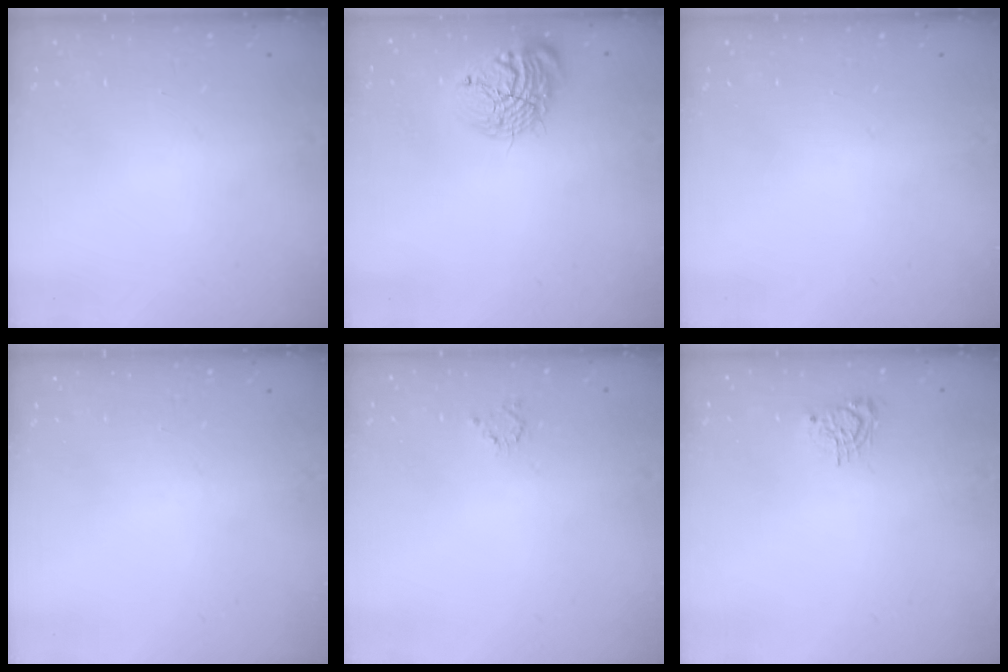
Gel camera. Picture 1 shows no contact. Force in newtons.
{"total": 15.5, "press": 15.4, "slide": 1.1}
{"total": 0.0}
{"total": 0.0}
{"total": 2.4, "press": 2.4, "slide": 0.4}
{"total": 5.2, "press": 5.2, "slide": 0.6}